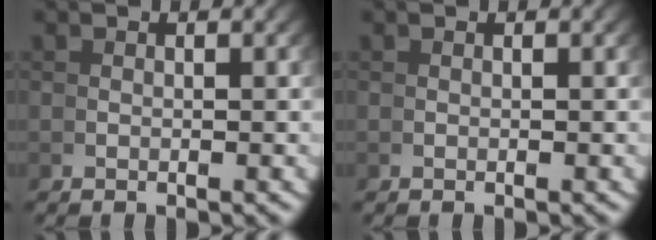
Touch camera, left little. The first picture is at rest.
{"total": 0.0}